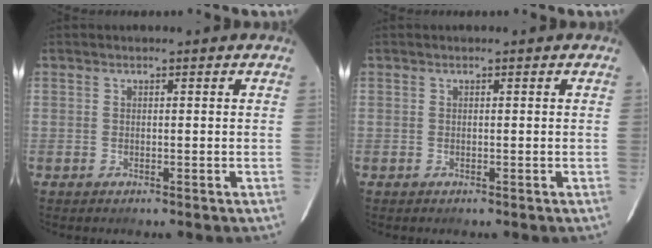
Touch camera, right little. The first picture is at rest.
{"total": 0.0}